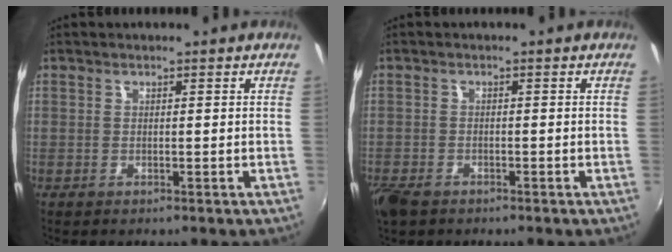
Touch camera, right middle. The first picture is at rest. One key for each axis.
{"total": 4.7, "fx": -3.5, "fy": 2.3, "fz": 2.3, "tx": -0.064, "ty": -0.015, "tz": -0.072}